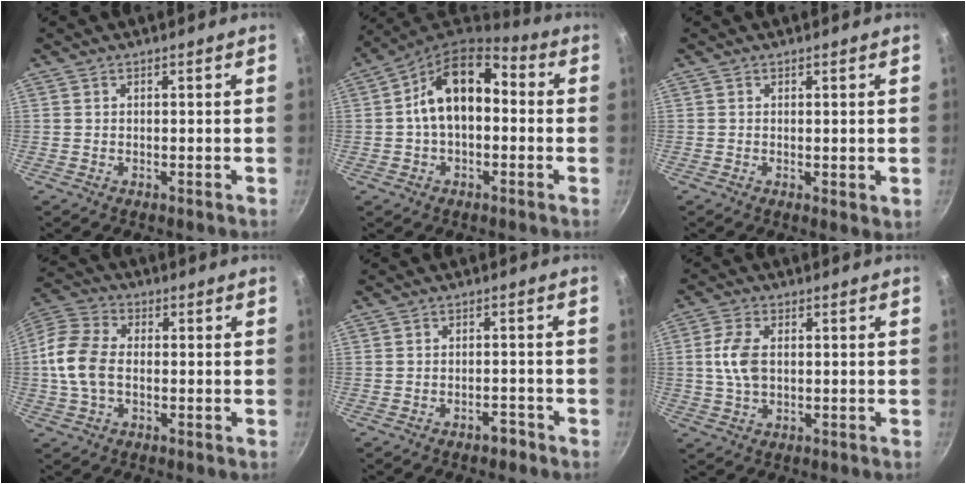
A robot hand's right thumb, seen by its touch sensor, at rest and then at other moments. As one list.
[{"total": 14.4, "force": [0.6, 9.1, 11.1], "torque": [-0.158, 0.043, -0.008]}, {"total": 1.4, "force": [0.2, 0.4, 1.3], "torque": [-0.019, -0.007, 0.000]}, {"total": 10.6, "force": [-0.7, 6.9, 8.0], "torque": [-0.159, 0.024, -0.027]}, {"total": 2.3, "force": [-1.8, 1.0, 1.1], "torque": [-0.005, 0.025, -0.018]}, {"total": 6.6, "force": [0.4, 4.0, 5.2], "torque": [-0.103, 0.008, 0.005]}]